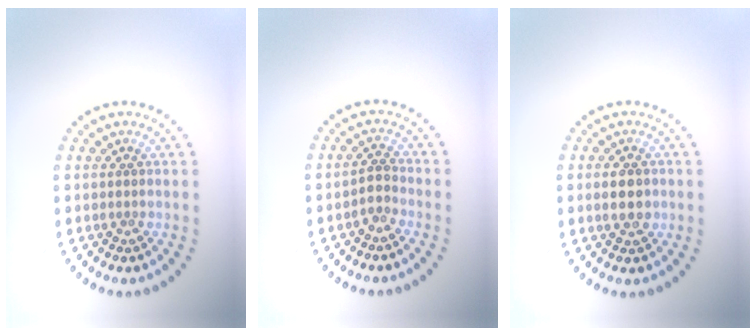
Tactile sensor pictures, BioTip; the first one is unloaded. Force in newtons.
{"total": 1.4, "press": 1.0, "slide": 1.0}
{"total": 2.2, "press": 2.2, "slide": 0.1}